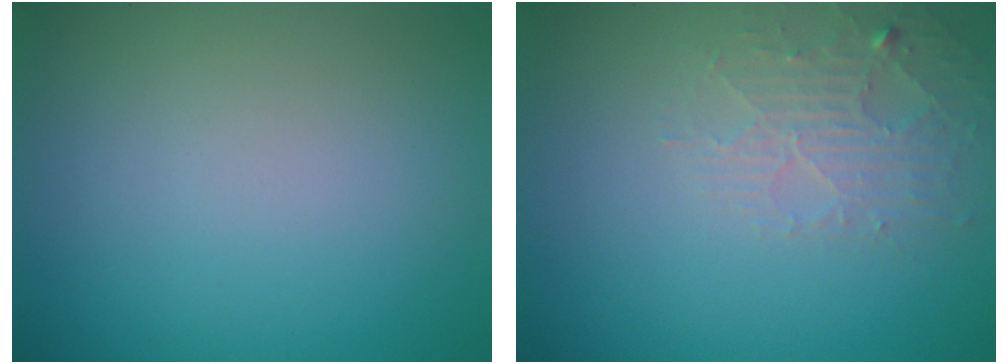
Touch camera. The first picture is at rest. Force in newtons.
{"total": 2.6, "press": 2.6, "slide": 0.4}